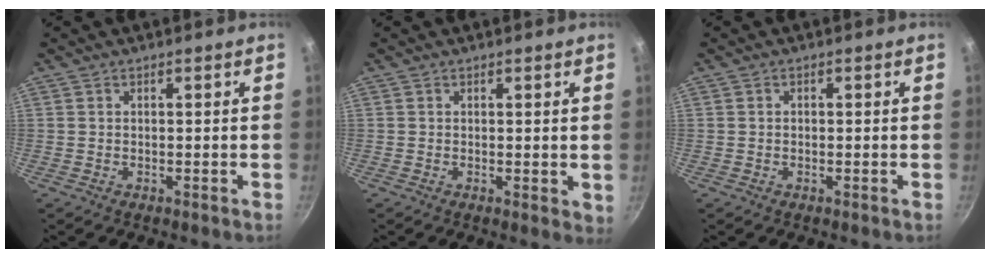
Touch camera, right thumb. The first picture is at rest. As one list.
[{"total": 1.8, "force": [0.5, 1.0, 1.5], "torque": [-0.017, -0.003, 0.006]}, {"total": 0.8, "force": [0.0, 0.6, 0.5], "torque": [-0.007, 0.005, -0.001]}]